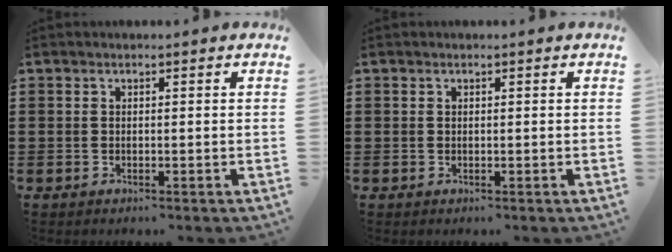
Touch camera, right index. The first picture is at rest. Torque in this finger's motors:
{"motor_torque": [0.08, 0.19, 0.02, -0.01]}